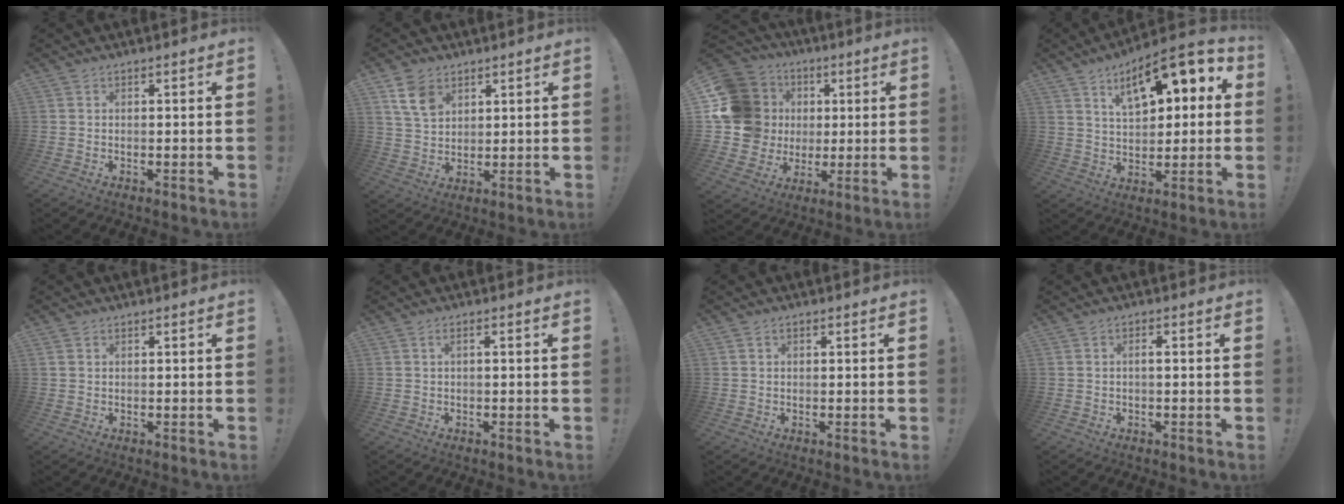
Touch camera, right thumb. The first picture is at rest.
{"total": 8.5, "force": [4.8, 5.6, 4.4], "torque": [-0.067, -0.016, 0.093]}
{"total": 18.7, "force": [3.0, 16.6, 8.1], "torque": [-0.156, 0.000, 0.090]}
{"total": 15.4, "force": [7.4, 7.1, 11.4], "torque": [-0.166, -0.037, 0.124]}
{"total": 1.1, "force": [0.6, 0.8, 0.4], "torque": [-0.010, 0.004, 0.011]}
{"total": 1.2, "force": [-0.1, 0.1, 1.2], "torque": [-0.032, 0.005, -0.002]}
{"total": 0.7, "force": [0.2, 0.6, 0.4], "torque": [-0.010, 0.004, 0.004]}
{"total": 1.5, "force": [-0.4, 0.2, 1.4], "torque": [-0.030, 0.005, -0.008]}